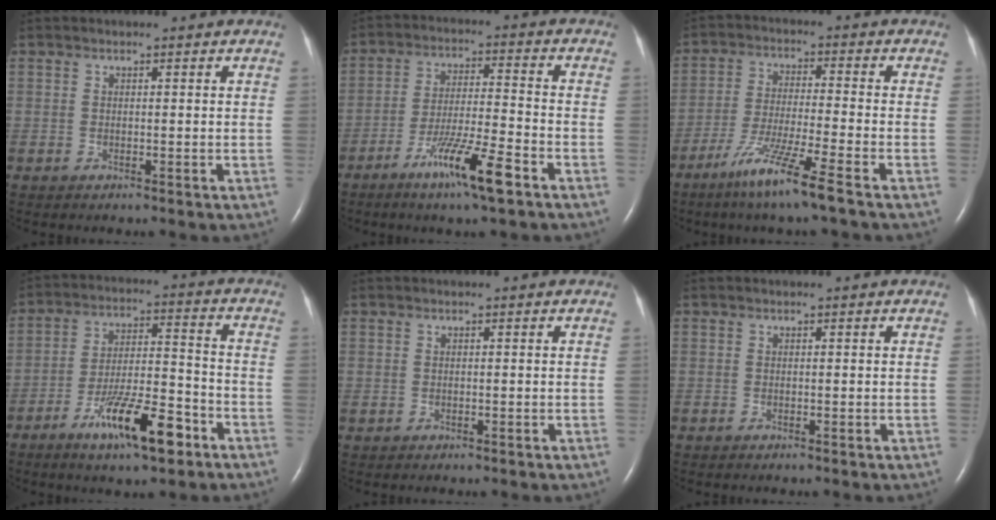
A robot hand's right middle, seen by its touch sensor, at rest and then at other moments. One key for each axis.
{"total": 9.9, "fx": -5.9, "fy": 0.0, "fz": 8.0, "tx": -0.148, "ty": -0.017, "tz": -0.105}
{"total": 9.3, "fx": -6.1, "fy": -1.2, "fz": 6.9, "tx": -0.136, "ty": -0.033, "tz": -0.120}
{"total": 12.0, "fx": -6.9, "fy": 2.2, "fz": 9.6, "tx": -0.168, "ty": -0.005, "tz": -0.115}
{"total": 0.0}
{"total": 0.0}